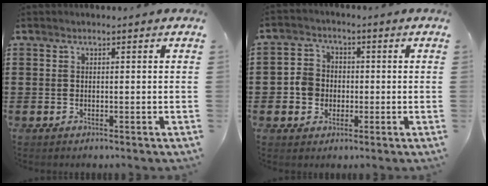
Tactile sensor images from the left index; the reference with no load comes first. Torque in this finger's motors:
{"motor_torque": [1.07, 1.07, 0.27, 0.02]}